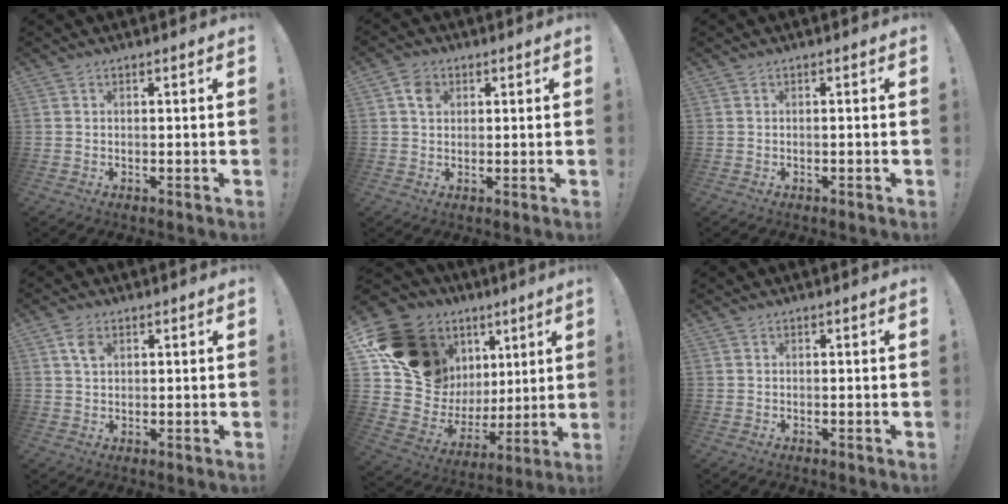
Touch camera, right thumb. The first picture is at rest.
{"total": 4.7, "force": [1.7, 3.7, 2.3], "torque": [-0.032, 0.002, 0.031]}
{"total": 0.9, "force": [-0.6, -0.2, 0.6], "torque": [-0.014, 0.001, -0.010]}
{"total": 4.1, "force": [1.9, 2.6, 2.7], "torque": [-0.044, -0.001, 0.034]}
{"total": 20.9, "force": [11.2, 14.7, 9.8], "torque": [-0.154, -0.073, 0.240]}
{"total": 0.0}